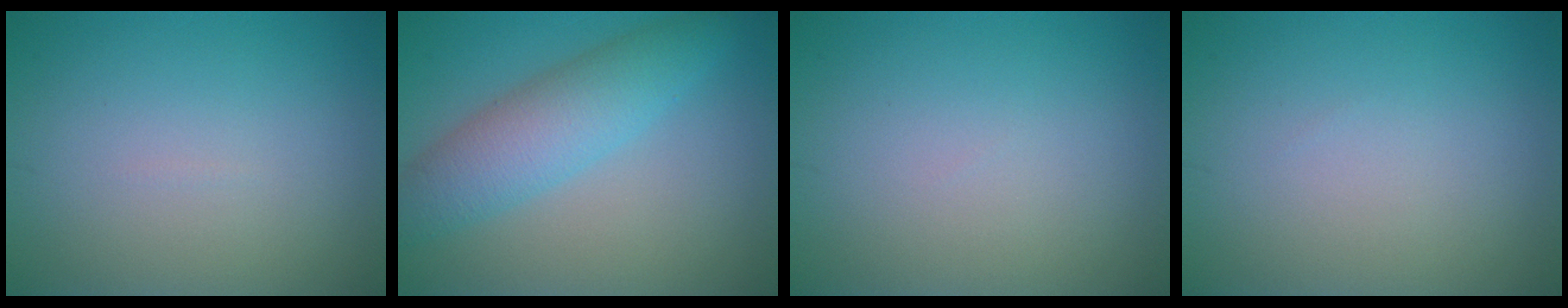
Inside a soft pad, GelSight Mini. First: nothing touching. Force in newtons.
{"total": 5.5, "press": 5.5, "slide": 0.1}
{"total": 0.0}
{"total": 0.0}